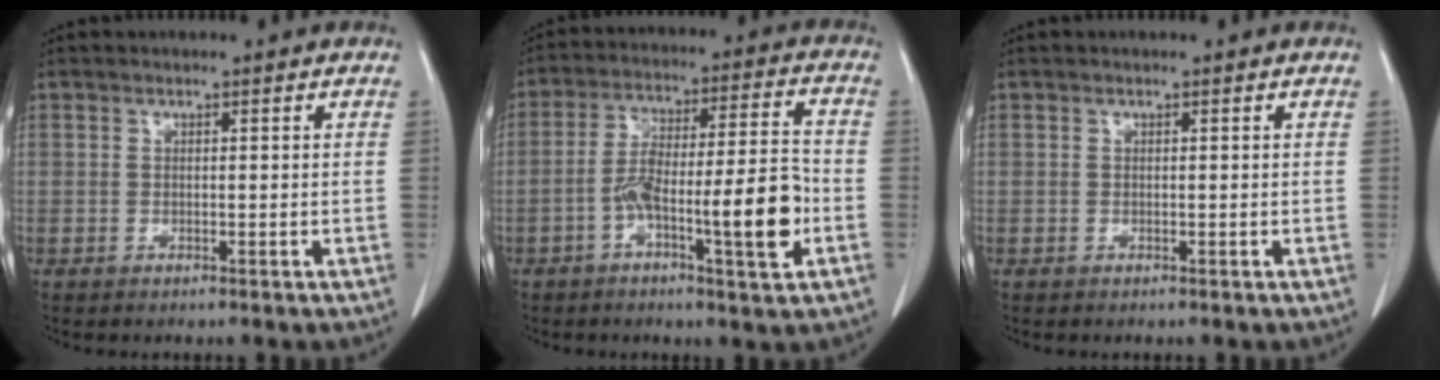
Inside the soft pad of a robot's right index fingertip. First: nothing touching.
{"total": 13.9, "force": [-4.4, 1.6, 13.0], "torque": [-0.215, 0.019, -0.070]}
{"total": 0.0}